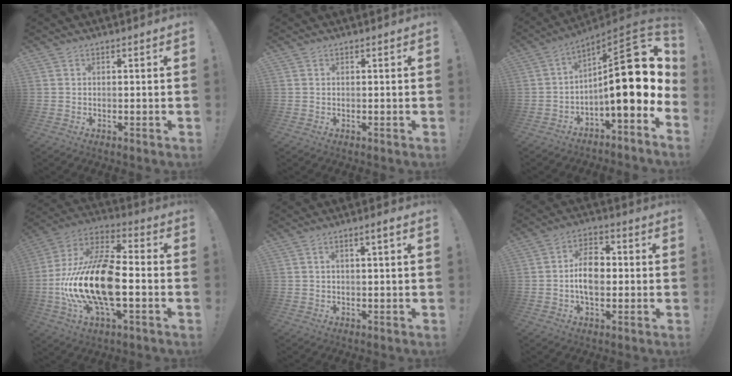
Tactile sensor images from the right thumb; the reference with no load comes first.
{"total": 0.0}
{"total": 22.6, "force": [2.1, 6.9, 21.5], "torque": [-0.308, -0.016, 0.034]}
{"total": 23.7, "force": [-4.4, 11.0, 20.5], "torque": [-0.407, 0.016, -0.068]}
{"total": 2.9, "force": [-0.1, 0.4, 2.9], "torque": [-0.043, 0.003, -0.004]}
{"total": 10.1, "force": [-0.5, 6.9, 7.4], "torque": [-0.126, 0.012, -0.011]}